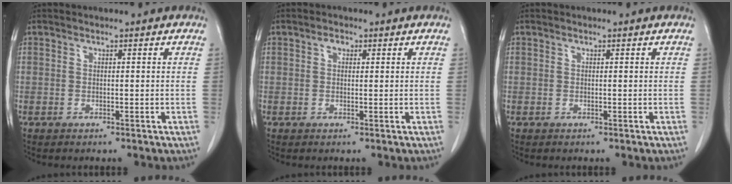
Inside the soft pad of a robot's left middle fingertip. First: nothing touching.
{"total": 1.2, "force": [0.6, 0.8, 0.7], "torque": [-0.012, 0.003, 0.007]}
{"total": 0.0}